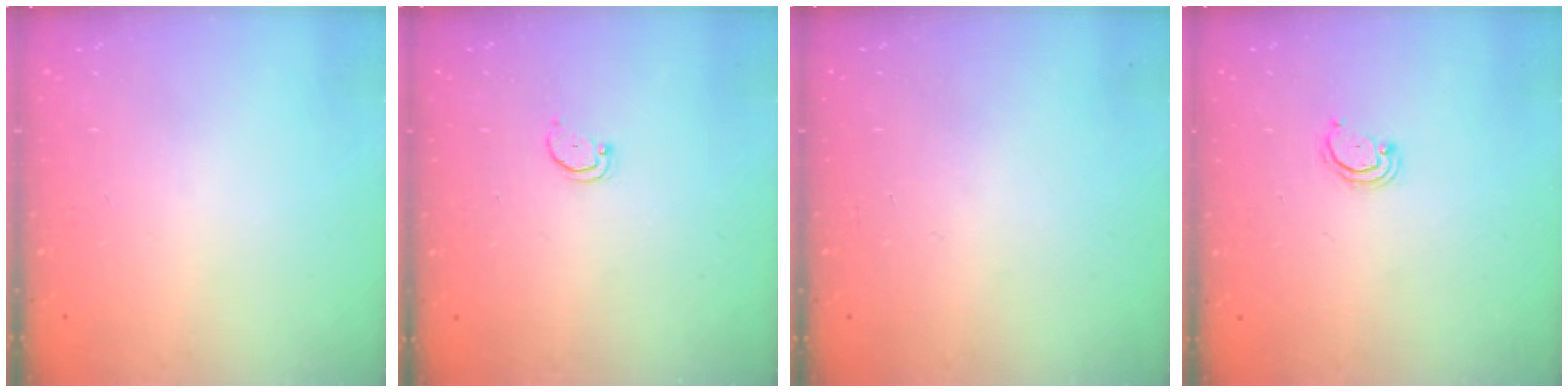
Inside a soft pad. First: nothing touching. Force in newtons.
{"total": 2.5, "press": 2.4, "slide": 0.4}
{"total": 0.0}
{"total": 2.4, "press": 2.4, "slide": 0.2}